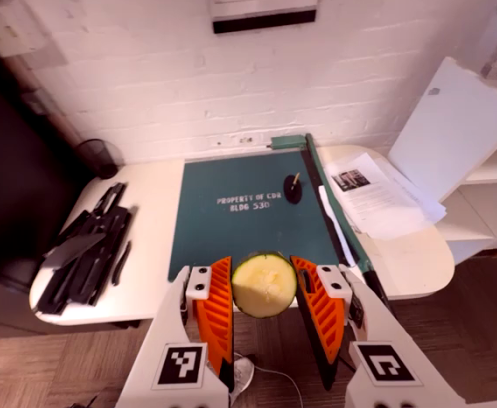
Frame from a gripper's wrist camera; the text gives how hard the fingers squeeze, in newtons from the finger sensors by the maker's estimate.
{"total": 9.4, "left": 9.4, "right": 9.4}